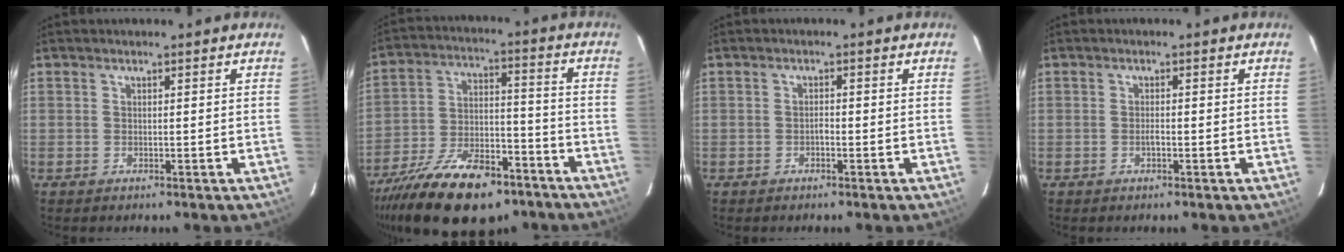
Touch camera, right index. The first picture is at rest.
{"total": 18.2, "force": [-13.0, 6.6, 10.9], "torque": [-0.200, 0.001, -0.223]}
{"total": 1.1, "force": [-0.5, 0.4, 0.9], "torque": [-0.017, 0.003, -0.009]}
{"total": 1.2, "force": [-0.5, 0.3, 1.0], "torque": [-0.022, 0.001, -0.008]}